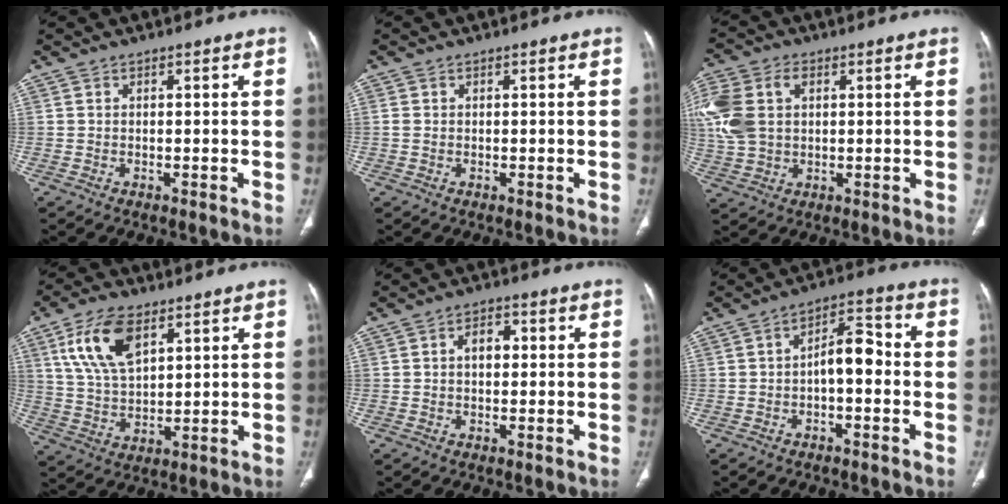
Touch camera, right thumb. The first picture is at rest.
{"total": 0.8, "force": [0.1, 0.7, 0.5], "torque": [-0.013, 0.002, 0.004]}
{"total": 15.0, "force": [3.1, 10.7, 10.0], "torque": [-0.252, 0.015, 0.063]}
{"total": 12.1, "force": [5.7, 6.1, 8.8], "torque": [-0.163, -0.015, 0.115]}
{"total": 3.9, "force": [0.5, 2.5, 3.0], "torque": [-0.041, 0.013, 0.005]}
{"total": 7.2, "force": [-1.1, 3.6, 6.1], "torque": [-0.081, 0.036, -0.025]}